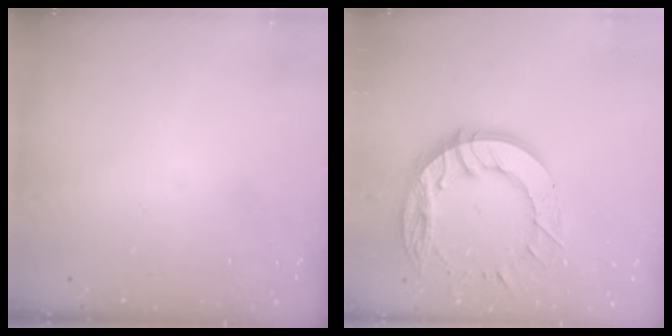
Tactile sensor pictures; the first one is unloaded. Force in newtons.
{"total": 16.7, "press": 16.6, "slide": 1.6}